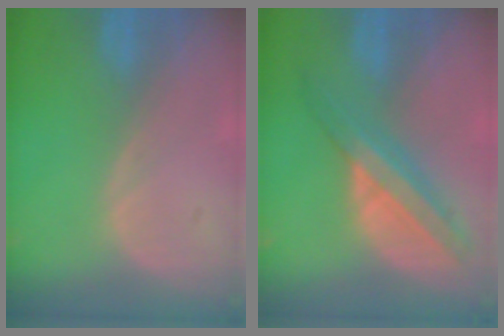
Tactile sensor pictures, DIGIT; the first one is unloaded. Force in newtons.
{"total": 8.2, "press": 6.9, "slide": 4.4}